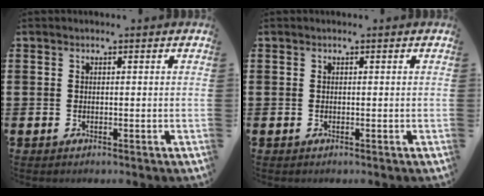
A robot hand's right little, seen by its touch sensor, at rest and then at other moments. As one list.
[{"total": 0.0}]